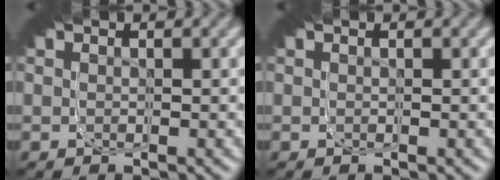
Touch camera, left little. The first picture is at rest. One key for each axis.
{"total": 0.0}